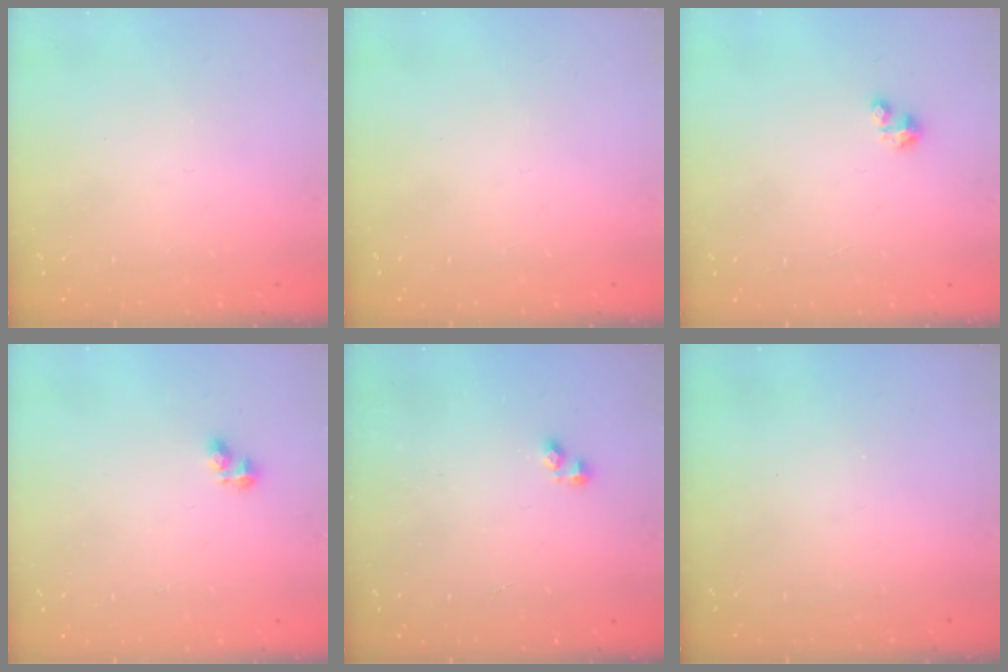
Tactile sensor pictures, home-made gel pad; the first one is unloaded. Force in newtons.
{"total": 0.0}
{"total": 0.9, "press": 0.9, "slide": 0.2}
{"total": 3.2, "press": 3.2, "slide": 0.5}
{"total": 2.3, "press": 2.2, "slide": 0.3}
{"total": 0.0}